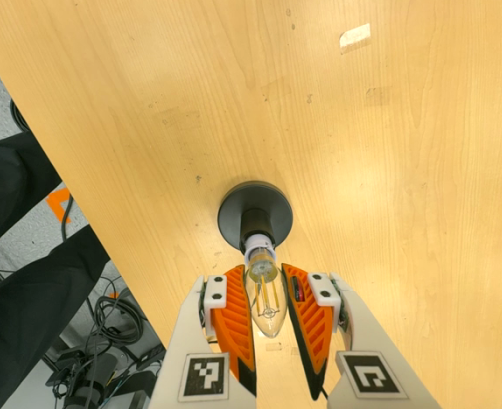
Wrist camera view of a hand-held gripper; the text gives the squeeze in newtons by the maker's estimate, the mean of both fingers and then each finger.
{"total": 13.4, "left": 12.9, "right": 13.9}